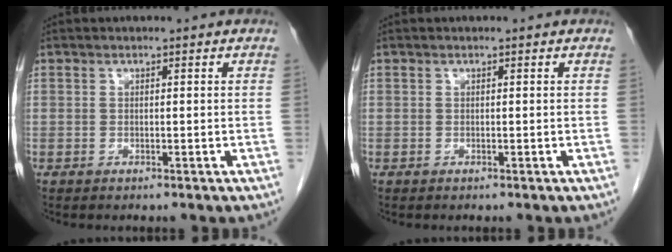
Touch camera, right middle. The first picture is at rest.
{"total": 0.0}